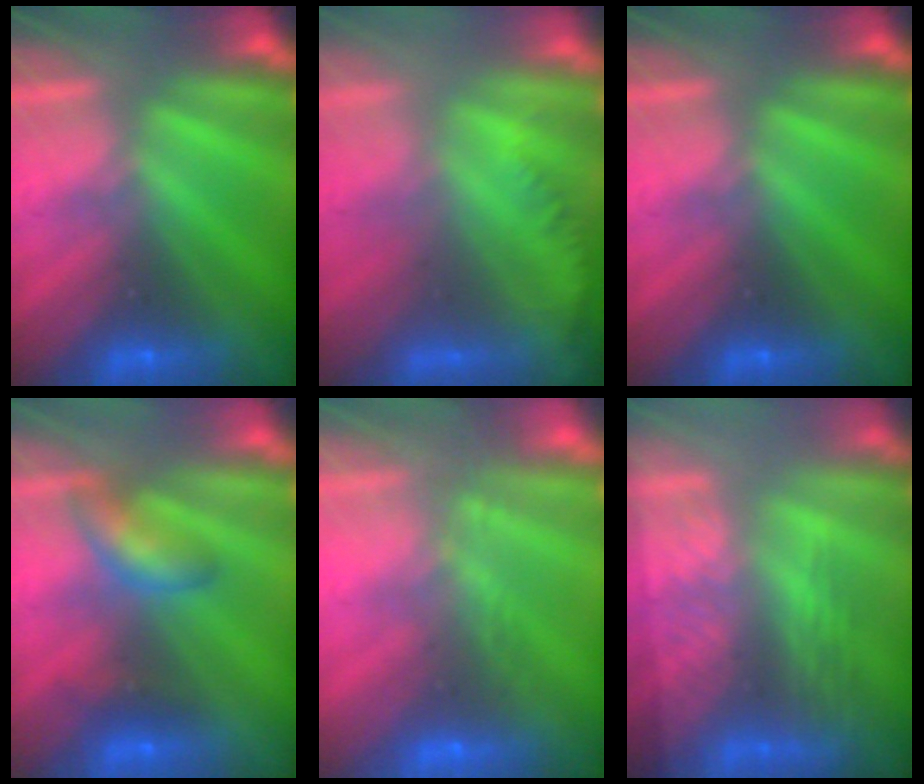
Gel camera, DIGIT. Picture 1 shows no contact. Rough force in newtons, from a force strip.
{"total": 1.3}
{"total": 0.0}
{"total": 2.7}
{"total": 8.7}
{"total": 2.9}